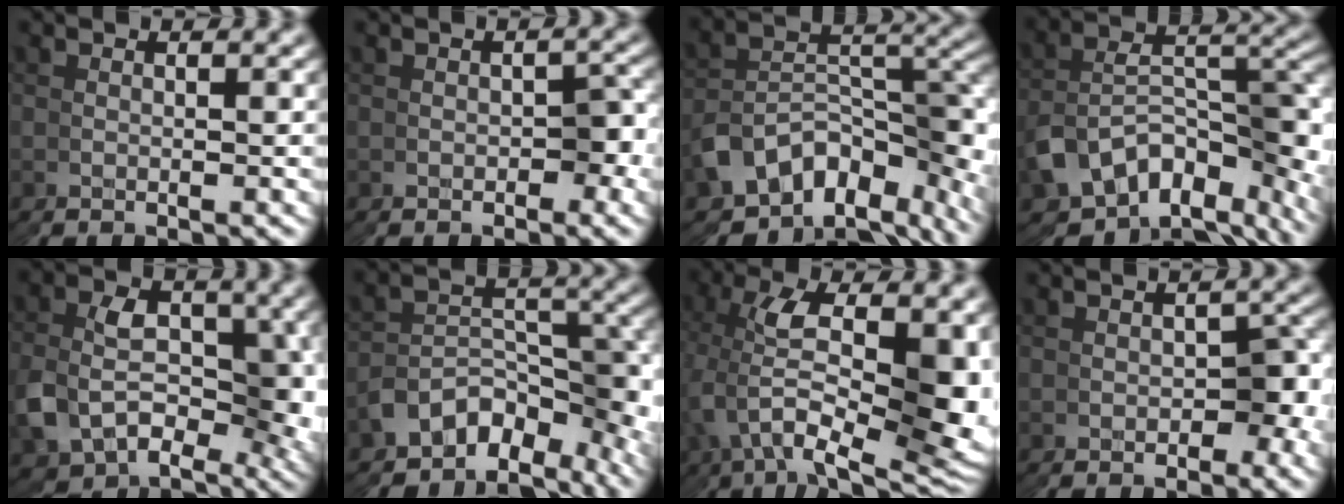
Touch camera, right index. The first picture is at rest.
{"total": 2.2, "force": [-0.7, 1.7, 1.1], "torque": [-0.021, -0.007, -0.004]}
{"total": 15.6, "force": [-4.5, 11.5, 9.6], "torque": [-0.196, -0.044, -0.055]}
{"total": 17.5, "force": [-4.1, 12.9, 11.2], "torque": [-0.226, -0.055, -0.045]}
{"total": 12.1, "force": [-3.0, 9.3, 7.2], "torque": [-0.128, -0.058, -0.031]}
{"total": 11.1, "force": [-3.5, 7.8, 7.1], "torque": [-0.120, -0.021, -0.048]}
{"total": 10.4, "force": [1.3, 4.1, 9.5], "torque": [-0.175, 0.005, 0.024]}
{"total": 3.4, "force": [-1.1, 2.6, 1.9], "torque": [-0.039, -0.017, -0.007]}